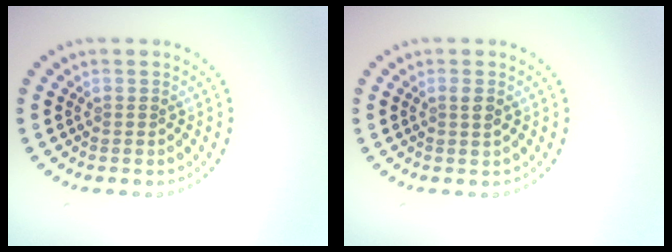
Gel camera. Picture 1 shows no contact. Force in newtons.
{"total": 1.0, "press": 0.8, "slide": 0.5}